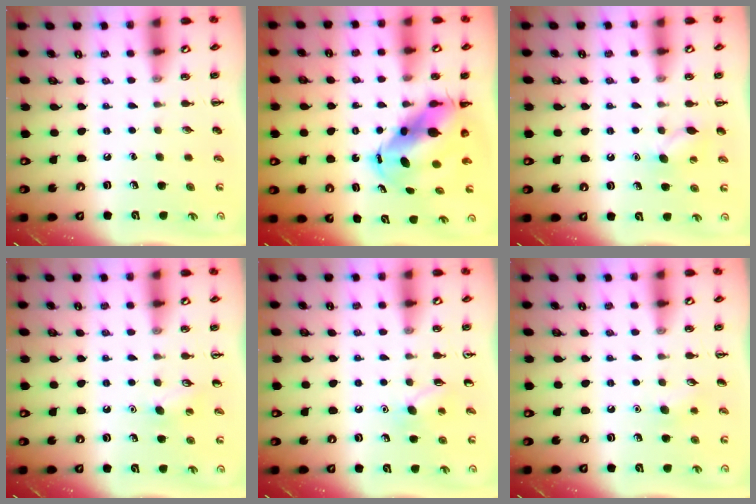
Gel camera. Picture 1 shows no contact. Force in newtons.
{"total": 9.5, "press": 9.1, "slide": 2.7}
{"total": 6.7, "press": 6.6, "slide": 1.6}
{"total": 5.8, "press": 5.6, "slide": 1.6}
{"total": 6.4, "press": 6.1, "slide": 1.9}
{"total": 6.2, "press": 6.0, "slide": 1.5}